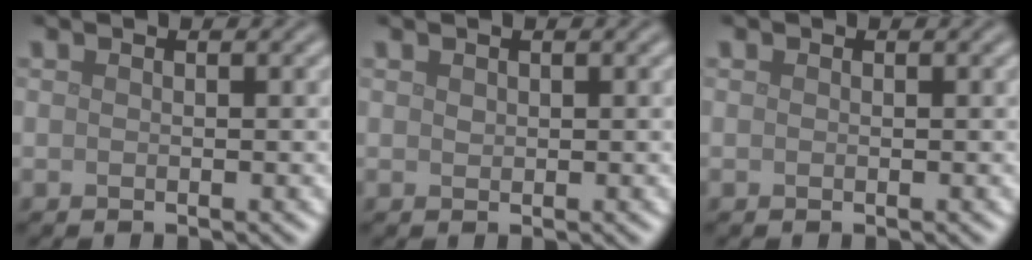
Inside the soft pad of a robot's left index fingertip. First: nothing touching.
{"total": 0.5, "force": [0.3, 0.4, 0.2], "torque": [-0.004, -0.001, 0.007]}
{"total": 0.0}